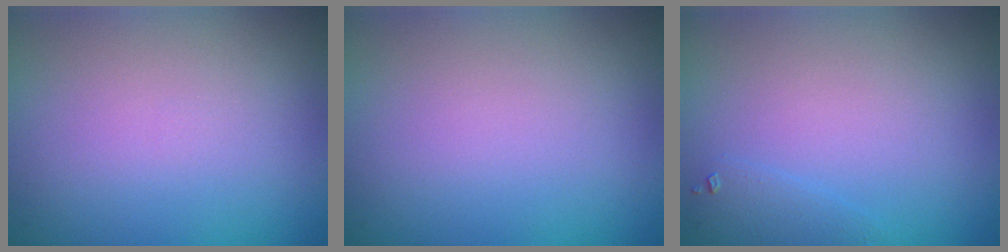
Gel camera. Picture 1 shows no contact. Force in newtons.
{"total": 0.0}
{"total": 1.1, "press": 1.1, "slide": 0.1}